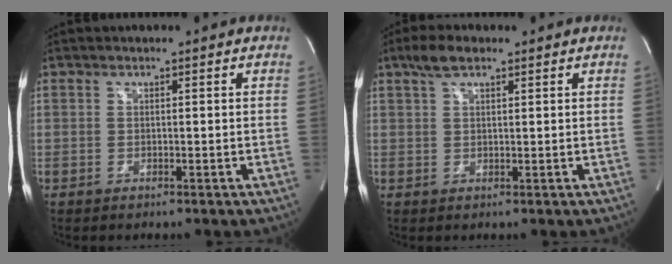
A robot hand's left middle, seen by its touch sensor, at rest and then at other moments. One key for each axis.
{"total": 3.8, "fx": 2.6, "fy": 1.3, "fz": 2.5, "tx": -0.057, "ty": 0.014, "tz": 0.051}